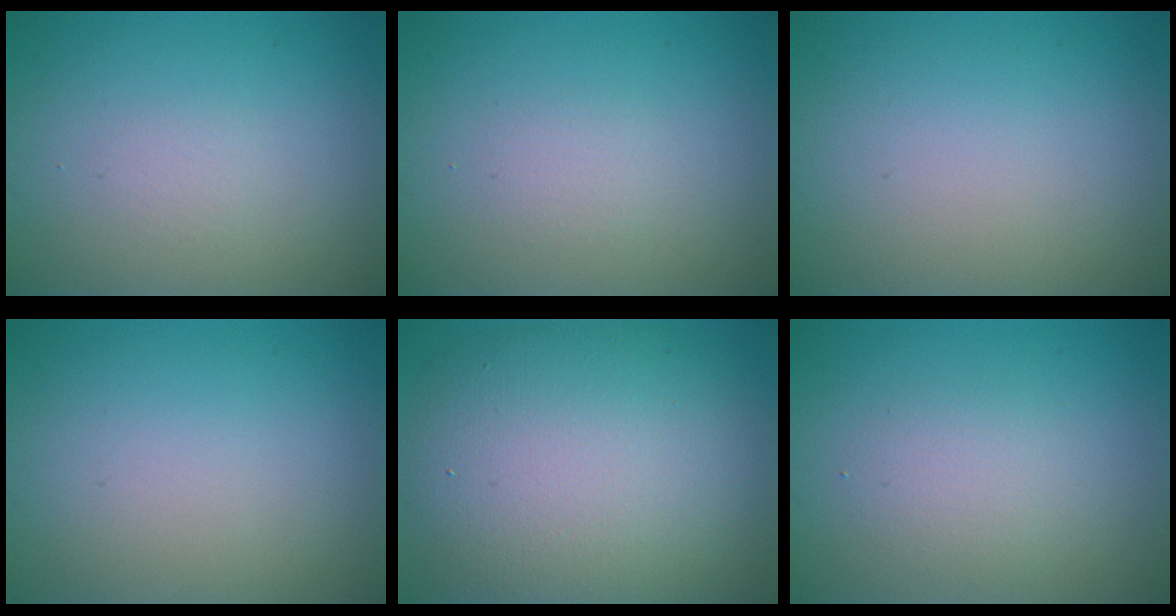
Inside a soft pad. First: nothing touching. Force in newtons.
{"total": 1.0, "press": 1.0, "slide": 0.1}
{"total": 0.0}
{"total": 0.0}
{"total": 12.3, "press": 12.3, "slide": 0.9}
{"total": 2.0, "press": 2.0, "slide": 0.2}